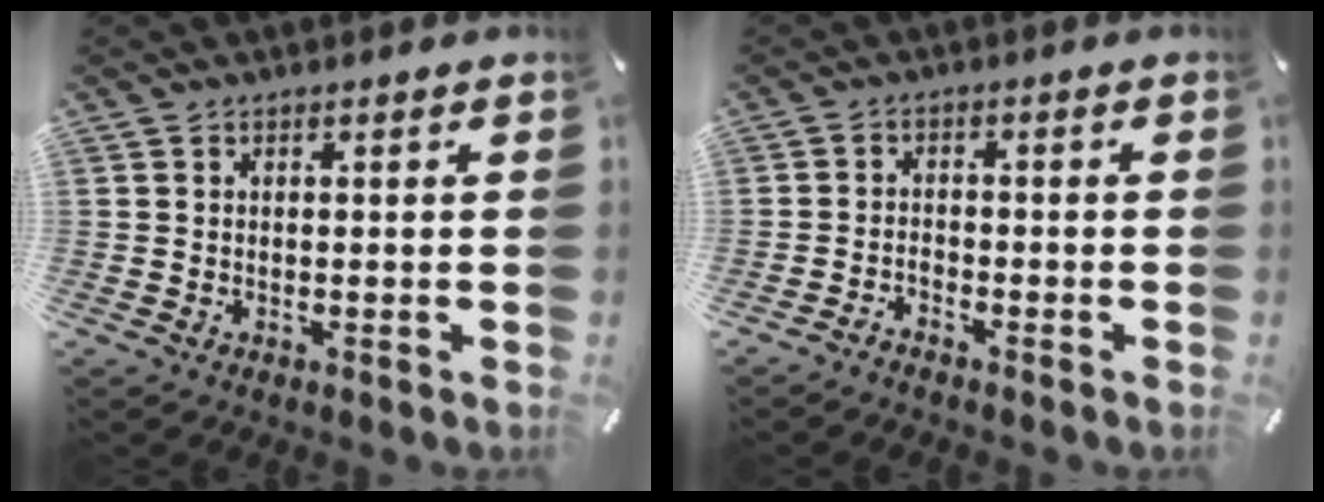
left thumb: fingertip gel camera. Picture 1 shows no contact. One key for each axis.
{"total": 1.9, "fx": -1.9, "fy": 0.3, "fz": 0.2, "tx": -0.005, "ty": 0.009, "tz": -0.038}